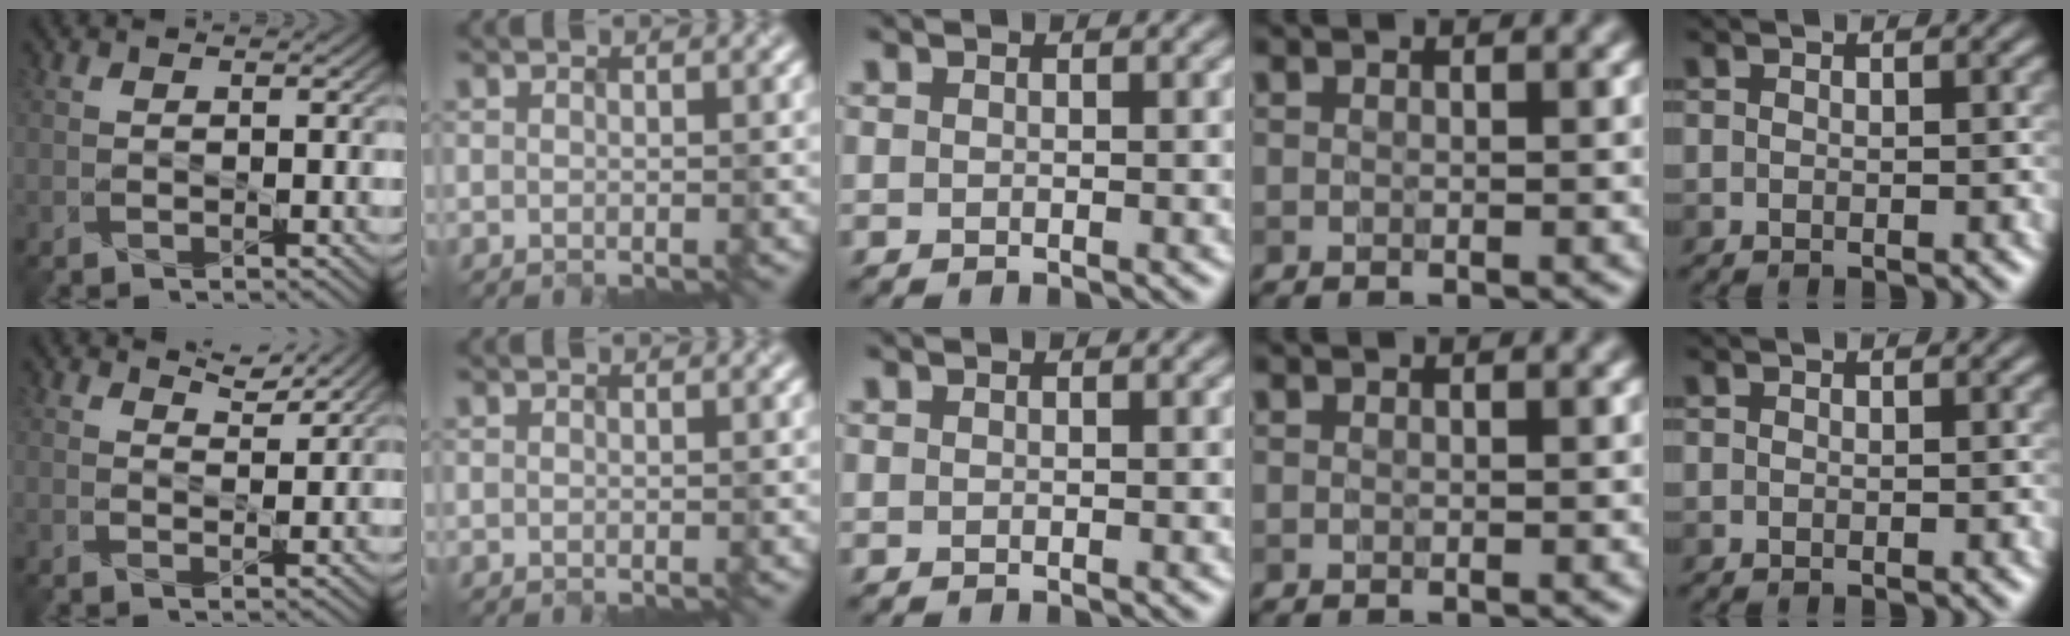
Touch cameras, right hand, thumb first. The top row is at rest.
{"thumb": {"total": 2.4, "force": [2.4, 0.3, 0.4], "torque": [-0.005, -0.009, 0.045]}}